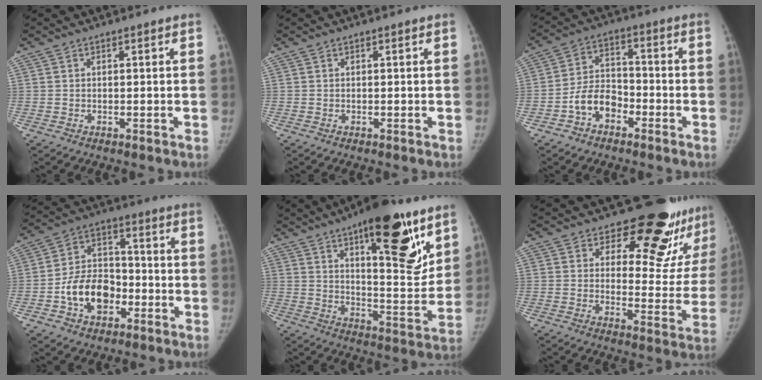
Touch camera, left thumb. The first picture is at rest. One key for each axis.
{"total": 0.0}
{"total": 8.2, "fx": -4.1, "fy": 5.6, "fz": 4.3, "tx": -0.059, "ty": 0.036, "tz": -0.079}
{"total": 12.6, "fx": -4.4, "fy": 9.1, "fz": 7.5, "tx": -0.092, "ty": 0.036, "tz": -0.077}
{"total": 21.7, "fx": 11.7, "fy": 7.6, "fz": 16.7, "tx": -0.201, "ty": -0.060, "tz": 0.177}
{"total": 18.8, "fx": 15.0, "fy": 8.2, "fz": 8.0, "tx": -0.040, "ty": -0.115, "tz": 0.176}